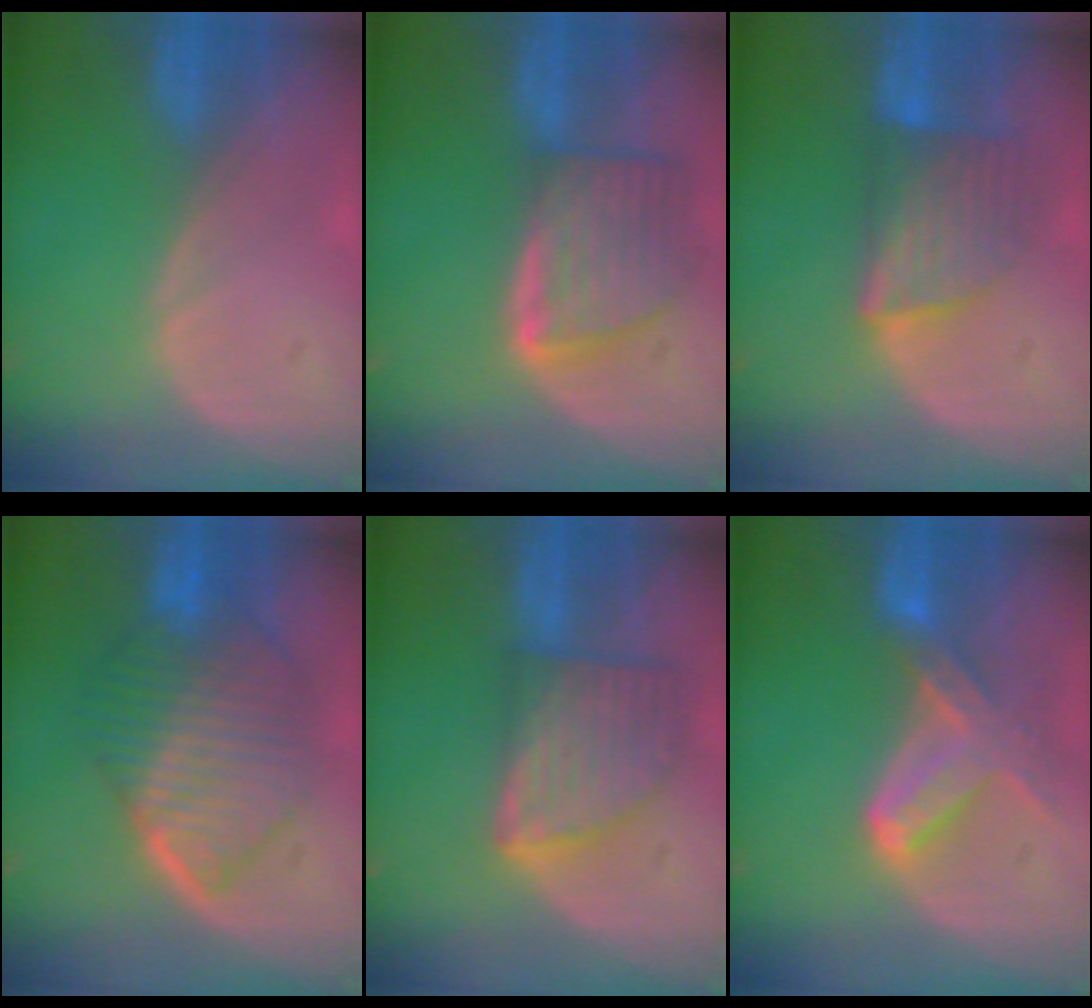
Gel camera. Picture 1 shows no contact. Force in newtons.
{"total": 8.1, "press": 7.3, "slide": 3.4}
{"total": 6.9, "press": 6.7, "slide": 1.6}
{"total": 10.1, "press": 10.1, "slide": 1.0}
{"total": 8.3, "press": 7.5, "slide": 3.6}
{"total": 7.1, "press": 6.6, "slide": 2.8}